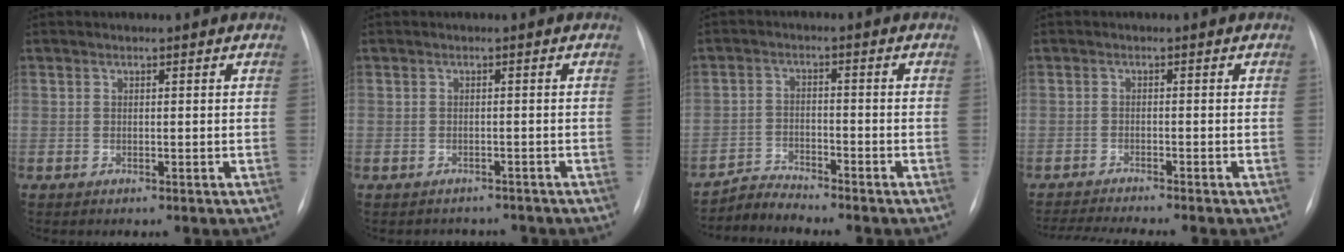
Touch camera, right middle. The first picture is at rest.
{"total": 3.2, "force": [-2.9, 1.4, -0.2], "torque": [0.005, 0.007, -0.036]}
{"total": 3.7, "force": [-3.6, -0.3, -0.6], "torque": [0.010, -0.016, -0.068]}
{"total": 7.0, "force": [-6.3, -1.1, 2.8], "torque": [-0.036, -0.018, -0.102]}